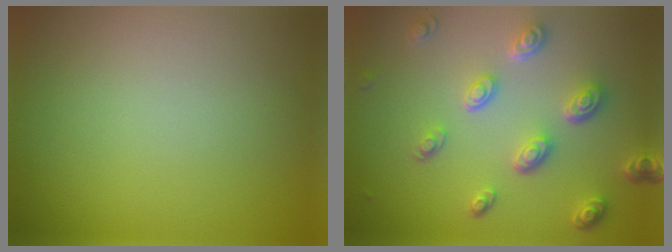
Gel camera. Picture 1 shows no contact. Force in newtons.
{"total": 4.8, "press": 3.6, "slide": 3.2}